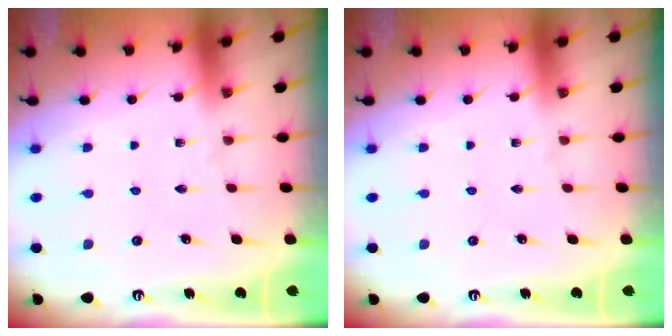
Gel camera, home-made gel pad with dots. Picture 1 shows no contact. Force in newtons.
{"total": 0.0}